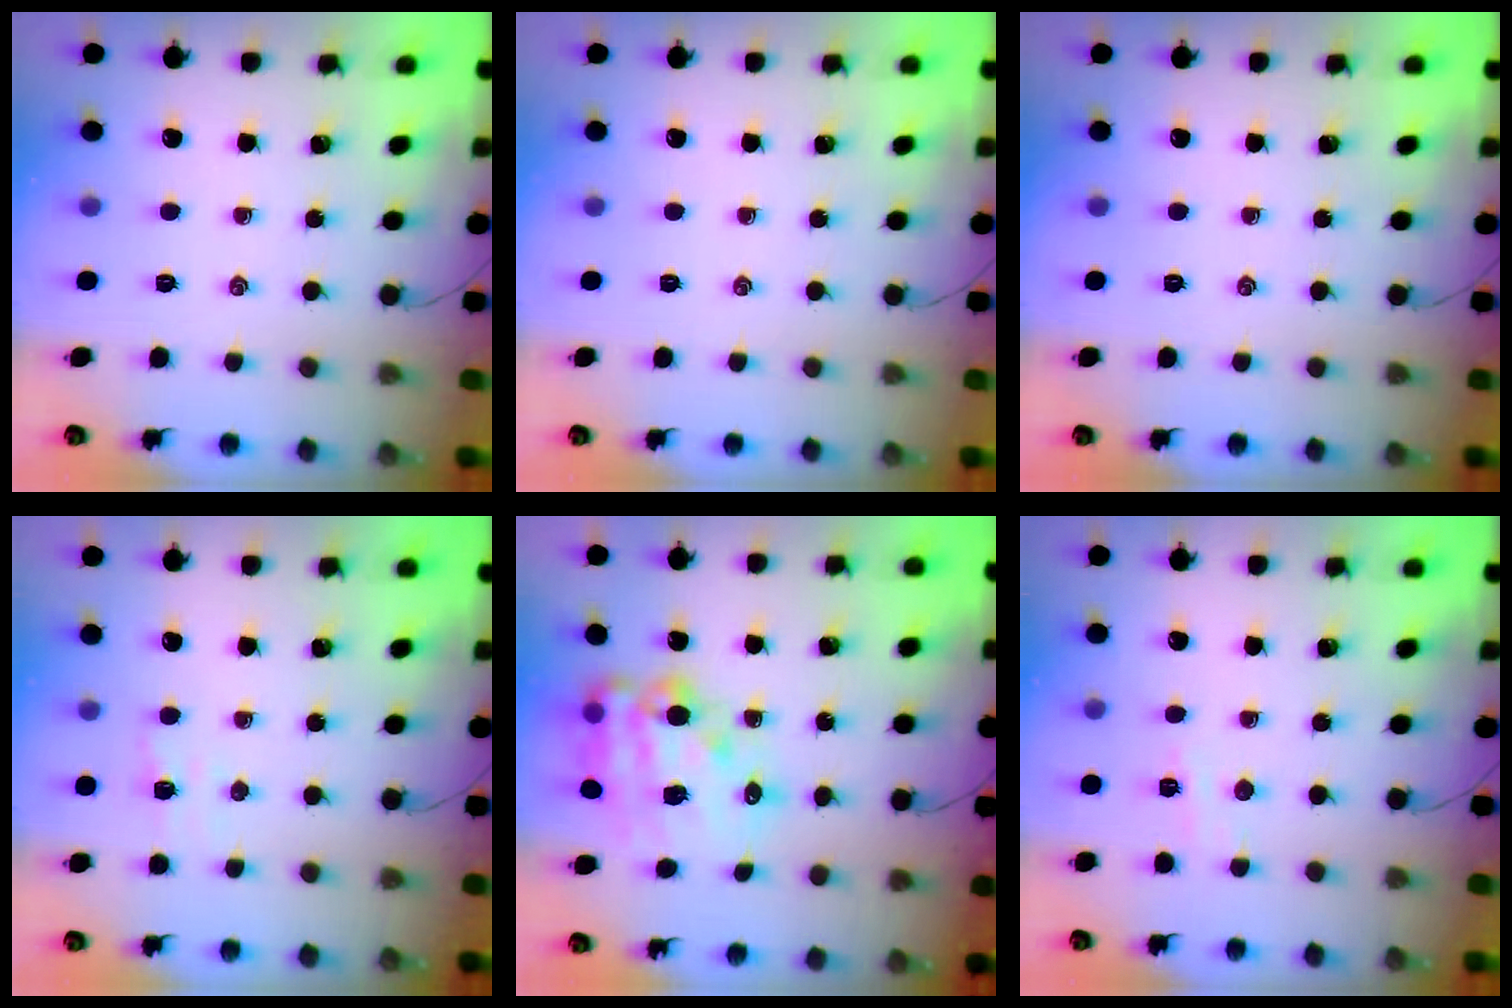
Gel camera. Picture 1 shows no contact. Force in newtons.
{"total": 0.0}
{"total": 0.0}
{"total": 2.8, "press": 2.7, "slide": 0.7}
{"total": 17.2, "press": 16.8, "slide": 3.8}
{"total": 3.5, "press": 3.4, "slide": 0.9}